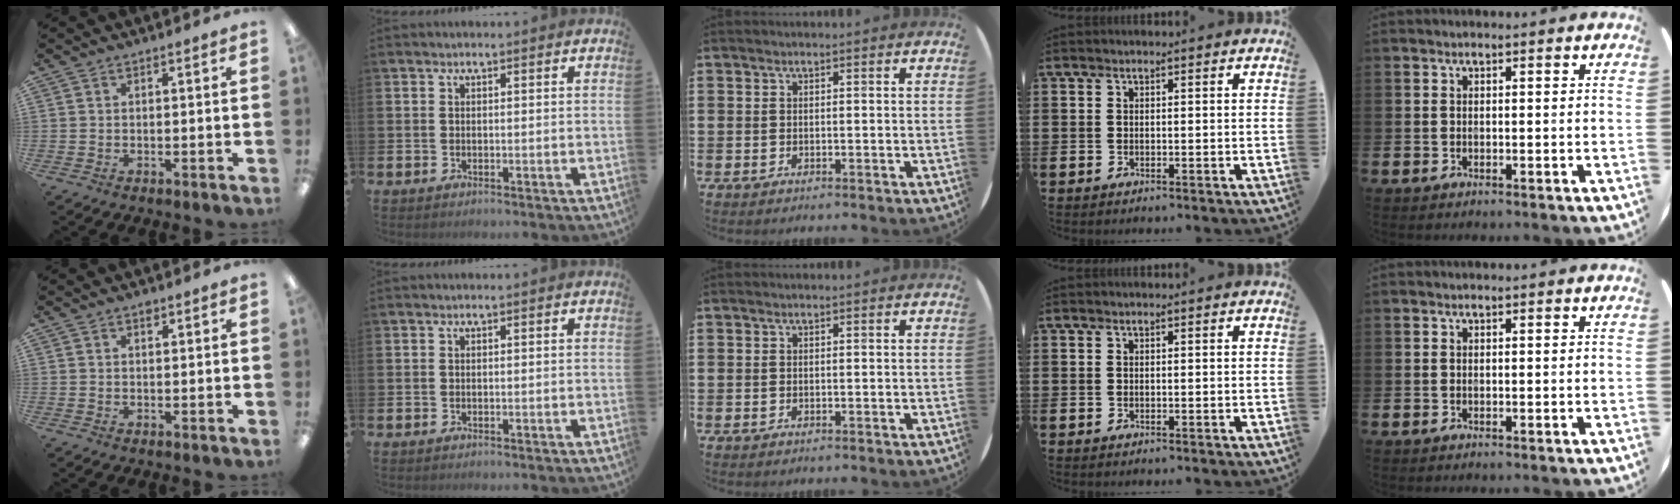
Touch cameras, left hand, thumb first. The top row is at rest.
{"thumb": {"total": 1.2, "force": [0.9, 0.5, 0.6], "torque": [-0.005, -0.002, 0.015]}}